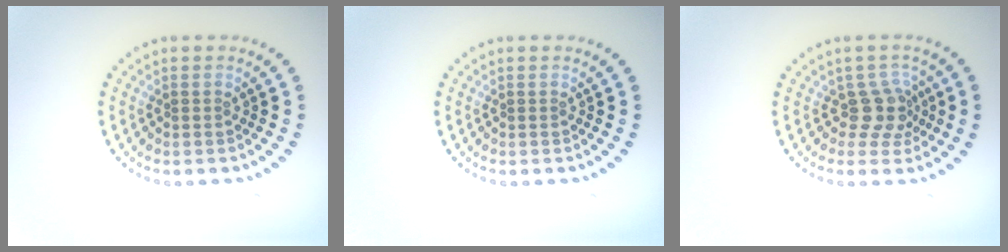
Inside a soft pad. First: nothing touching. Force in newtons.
{"total": 0.0}
{"total": 2.6, "press": 2.0, "slide": 1.6}